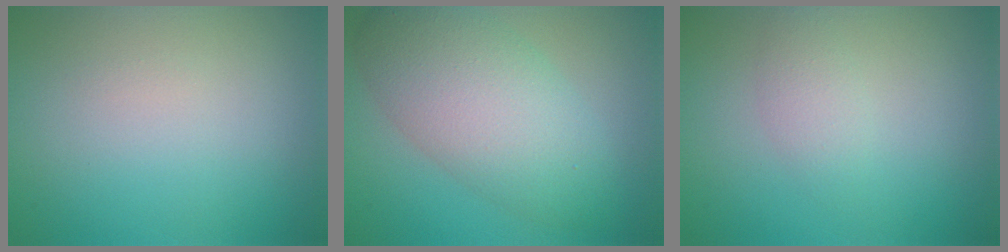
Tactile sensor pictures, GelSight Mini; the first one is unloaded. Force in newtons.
{"total": 7.3, "press": 7.3, "slide": 0.3}
{"total": 1.5, "press": 1.5, "slide": 0.1}